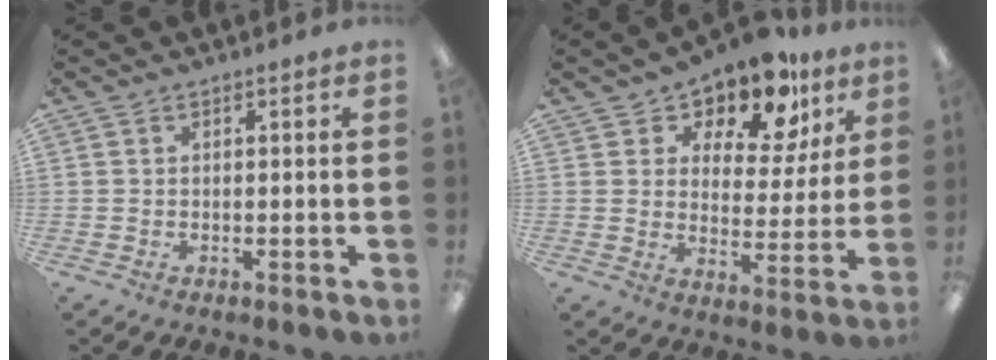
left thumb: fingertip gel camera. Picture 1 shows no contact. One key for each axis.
{"total": 12.5, "fx": 10.5, "fy": 4.9, "fz": 4.8, "tx": -0.092, "ty": -0.073, "tz": 0.185}